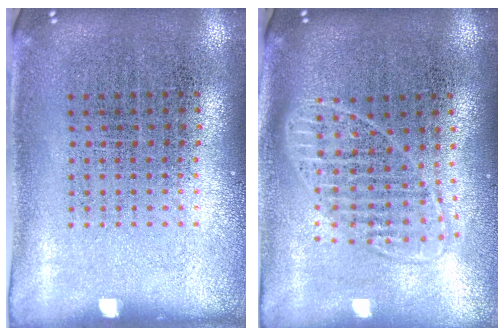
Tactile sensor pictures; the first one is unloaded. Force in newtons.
{"total": 1.8, "press": 1.4, "slide": 1.0}